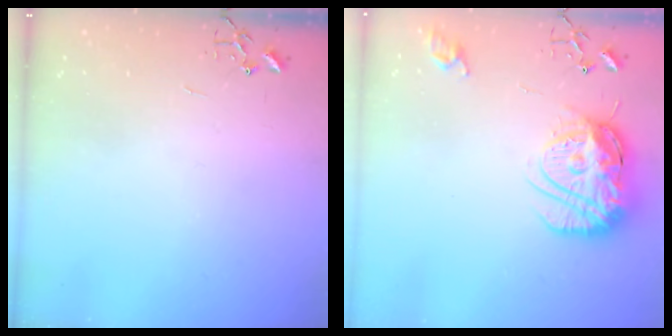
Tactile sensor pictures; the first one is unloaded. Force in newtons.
{"total": 17.6, "press": 17.5, "slide": 1.6}